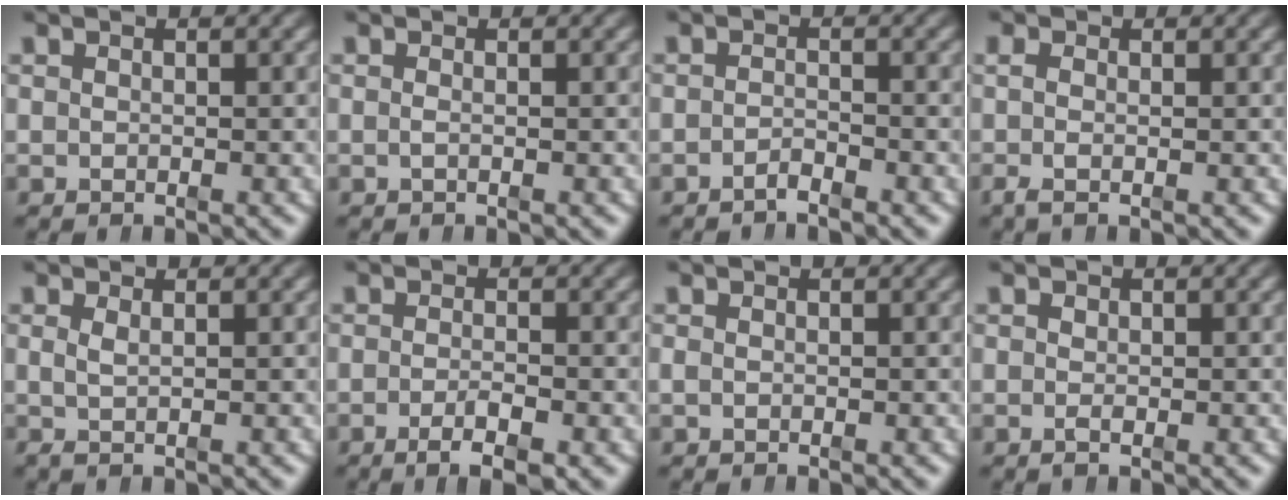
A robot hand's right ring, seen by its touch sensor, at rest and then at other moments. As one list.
[{"total": 0.6, "force": [-0.4, -0.3, 0.4], "torque": [-0.014, -0.007, -0.004]}, {"total": 1.5, "force": [-1.5, 0.1, 0.4], "torque": [-0.006, -0.002, -0.030]}, {"total": 1.4, "force": [-0.8, 0.0, 1.1], "torque": [-0.031, -0.013, -0.009]}, {"total": 0.9, "force": [0.1, -0.4, 0.8], "torque": [-0.019, -0.014, 0.011]}, {"total": 3.9, "force": [-2.2, 1.0, 3.0], "torque": [-0.053, -0.011, -0.036]}, {"total": 0.6, "force": [-0.4, 0.2, 0.4], "torque": [-0.011, -0.004, -0.003]}, {"total": 0.6, "force": [-0.3, 0.2, 0.5], "torque": [-0.011, -0.006, -0.002]}]